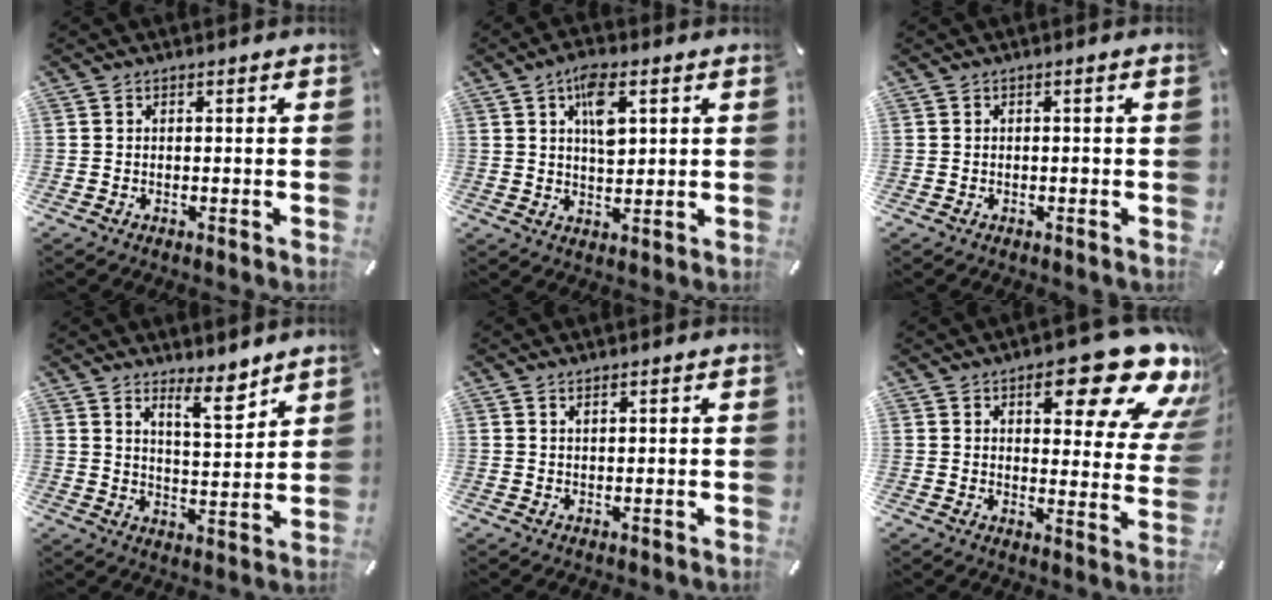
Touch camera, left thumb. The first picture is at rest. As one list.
[{"total": 8.1, "force": [3.4, 3.9, 6.2], "torque": [-0.100, -0.005, 0.054]}, {"total": 0.7, "force": [-0.1, 0.0, 0.7], "torque": [-0.013, -0.002, -0.001]}, {"total": 8.2, "force": [6.9, 1.8, 4.2], "torque": [-0.054, -0.057, 0.115]}, {"total": 1.2, "force": [0.9, 0.0, 0.8], "torque": [-0.016, -0.001, 0.016]}, {"total": 20.9, "force": [12.1, 8.4, 14.8], "torque": [-0.183, -0.081, 0.191]}]